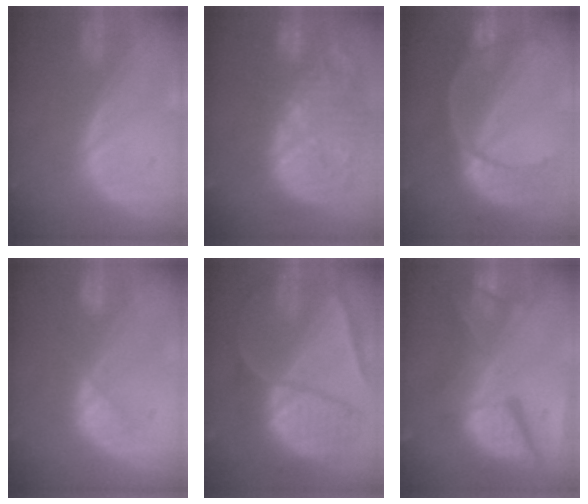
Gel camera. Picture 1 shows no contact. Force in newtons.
{"total": 14.8, "press": 12.8, "slide": 7.3}
{"total": 10.3, "press": 9.0, "slide": 5.0}
{"total": 4.1, "press": 4.1, "slide": 0.5}
{"total": 10.6, "press": 10.5, "slide": 1.1}
{"total": 13.1, "press": 10.8, "slide": 7.5}